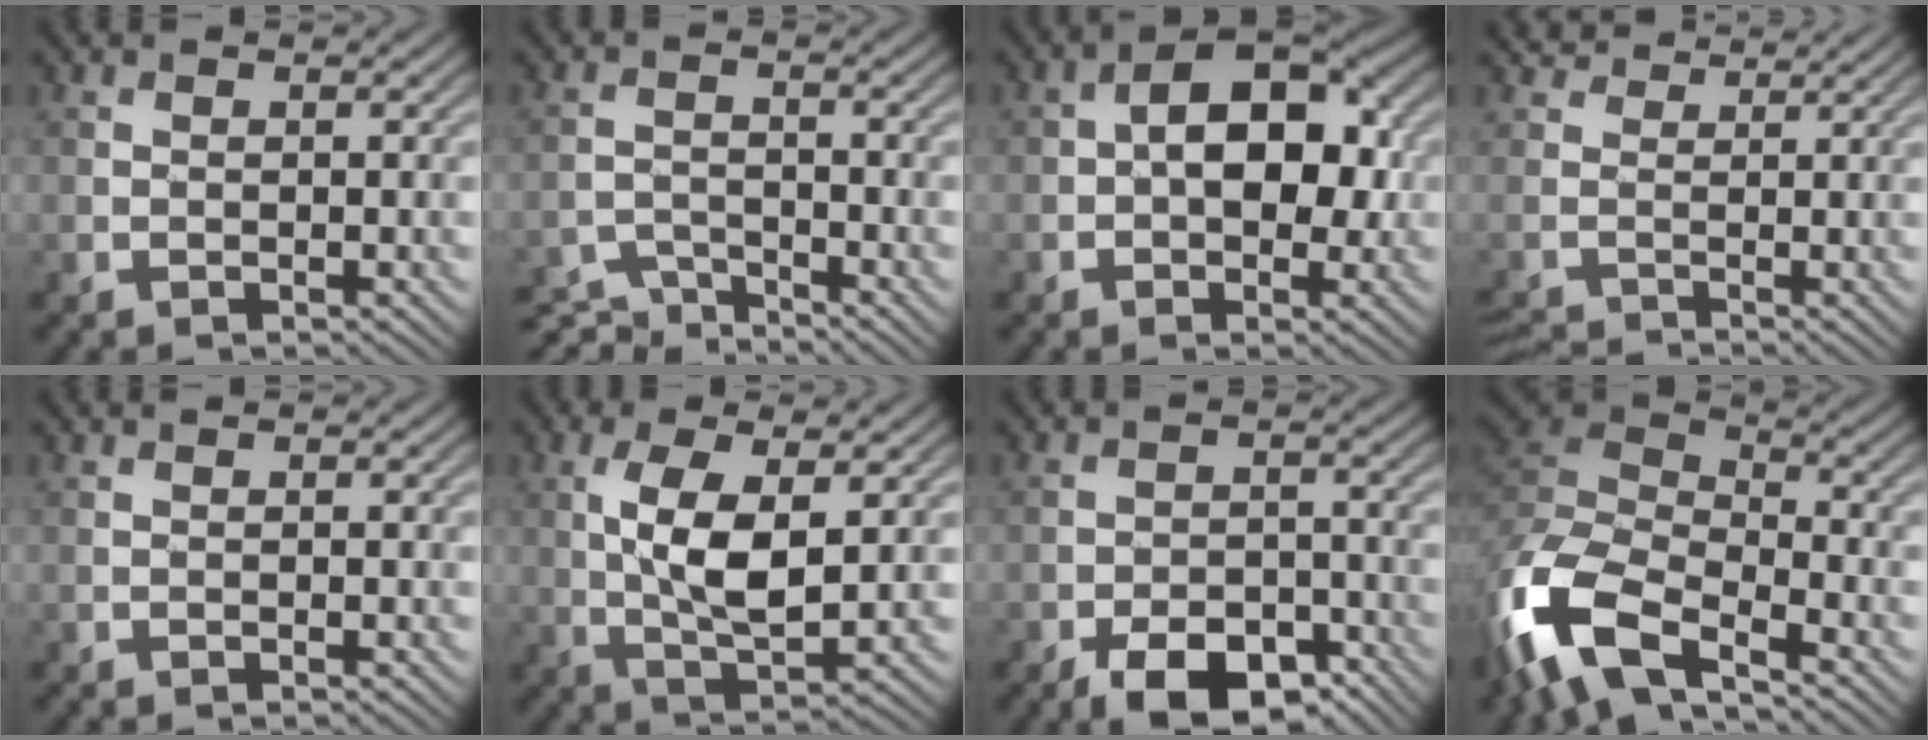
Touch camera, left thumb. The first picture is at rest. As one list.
[{"total": 4.7, "force": [-4.5, 0.9, 1.1], "torque": [-0.024, -0.007, -0.085]}, {"total": 8.9, "force": [0.7, 5.5, 7.0], "torque": [-0.090, 0.011, 0.001]}, {"total": 2.4, "force": [0.2, 2.1, 1.1], "torque": [-0.039, -0.012, -0.011]}, {"total": 0.0}, {"total": 7.7, "force": [1.3, 2.9, 7.0], "torque": [-0.147, -0.002, 0.025]}, {"total": 8.1, "force": [-5.5, 3.8, 4.6], "torque": [-0.067, -0.007, -0.090]}, {"total": 13.0, "force": [-7.6, 5.5, 9.0], "torque": [-0.210, -0.016, -0.161]}]